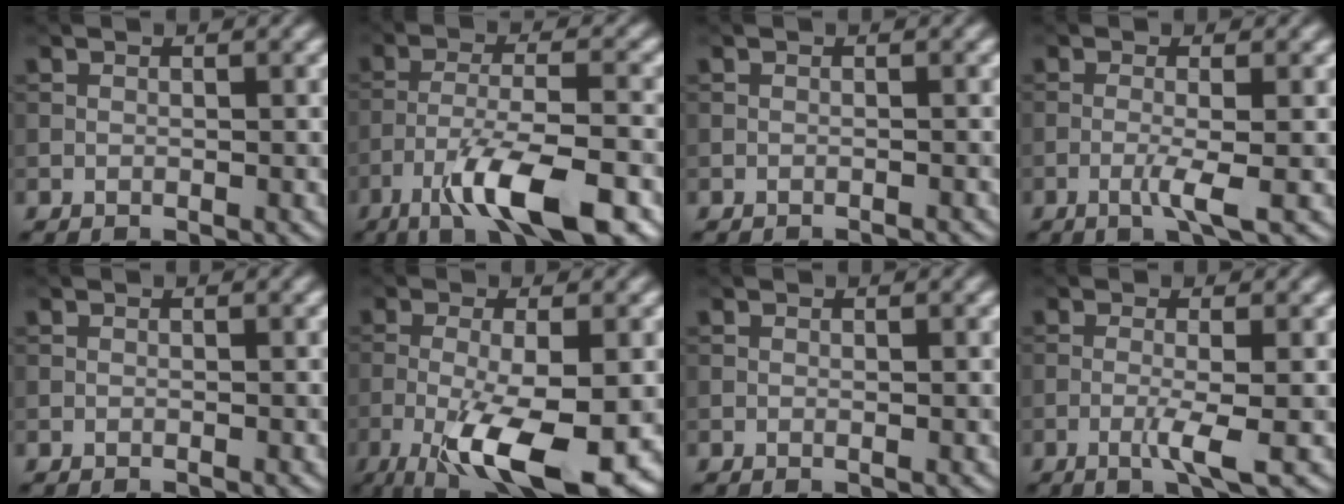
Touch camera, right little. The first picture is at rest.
{"total": 9.3, "force": [-5.4, 2.3, 7.2], "torque": [-0.129, 0.003, -0.098]}
{"total": 0.9, "force": [-0.9, 0.0, 0.2], "torque": [0.001, 0.001, -0.014]}
{"total": 2.5, "force": [-0.9, 0.2, 2.4], "torque": [-0.045, 0.002, -0.023]}
{"total": 0.0}
{"total": 10.7, "force": [-4.3, 2.9, 9.4], "torque": [-0.172, -0.019, -0.068]}
{"total": 0.0}
{"total": 2.9, "force": [-1.0, 0.2, 2.7], "torque": [-0.052, 0.001, -0.025]}